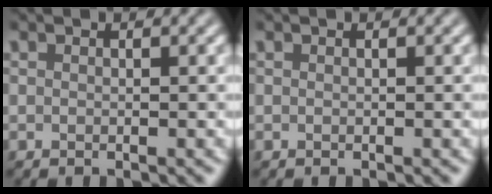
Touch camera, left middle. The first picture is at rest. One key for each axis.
{"total": 0.0}